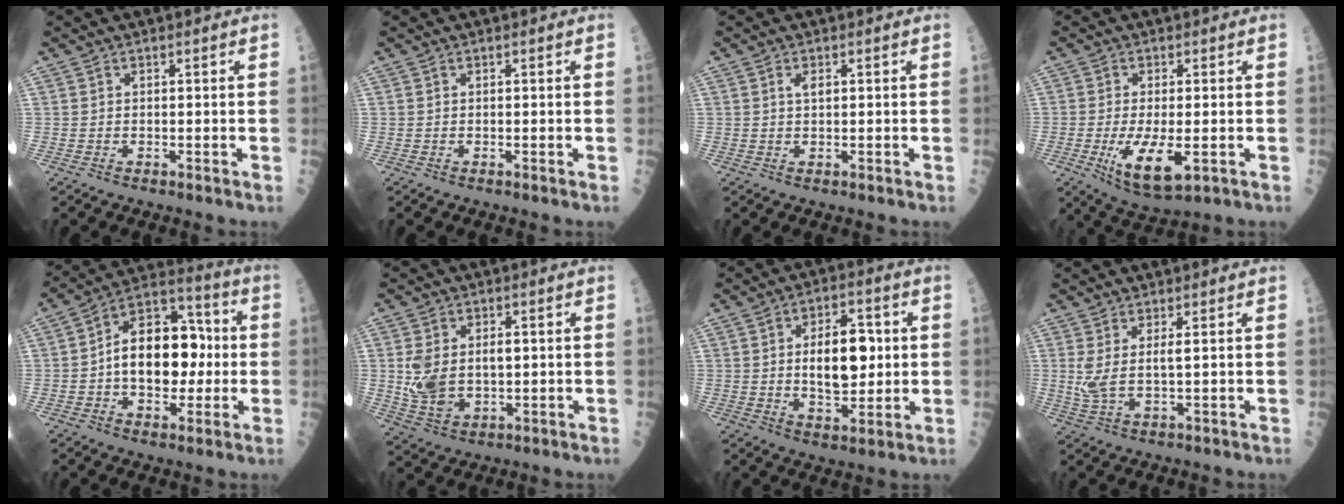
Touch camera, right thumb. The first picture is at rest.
{"total": 0.0}
{"total": 1.5, "force": [0.5, 0.7, 1.3], "torque": [-0.021, 0.000, 0.008]}
{"total": 9.3, "force": [-2.3, 3.2, 8.4], "torque": [-0.150, -0.023, -0.031]}
{"total": 17.4, "force": [-0.6, 10.8, 13.6], "torque": [-0.170, 0.036, -0.015]}
{"total": 9.5, "force": [0.7, 6.4, 7.0], "torque": [-0.121, 0.000, 0.026]}
{"total": 12.1, "force": [1.2, 6.4, 10.1], "torque": [-0.123, 0.000, 0.022]}
{"total": 4.7, "force": [1.0, 1.2, 4.4], "torque": [-0.113, -0.009, 0.027]}